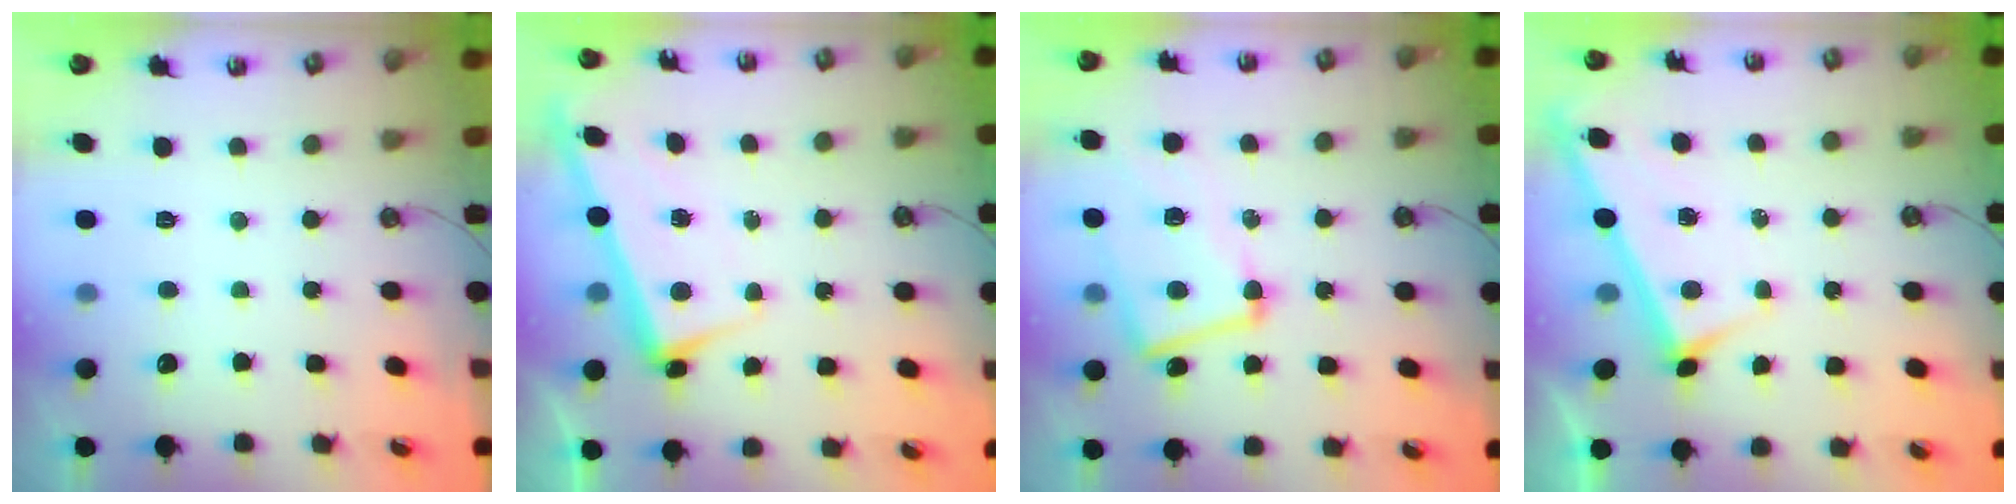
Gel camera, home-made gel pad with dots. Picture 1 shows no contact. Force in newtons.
{"total": 2.7, "press": 2.6, "slide": 0.6}
{"total": 6.8, "press": 6.5, "slide": 1.9}
{"total": 3.0, "press": 3.0, "slide": 0.2}